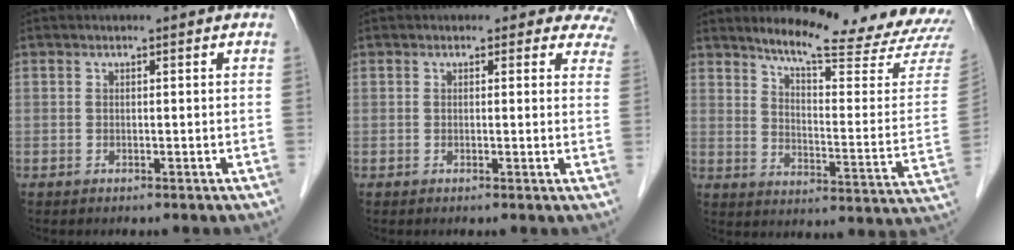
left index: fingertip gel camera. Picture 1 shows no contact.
{"total": 6.3, "force": [5.4, 3.1, 0.9], "torque": [0.031, -0.013, 0.021]}
{"total": 20.7, "force": [19.3, 0.6, 7.4], "torque": [-0.105, -0.110, 0.236]}